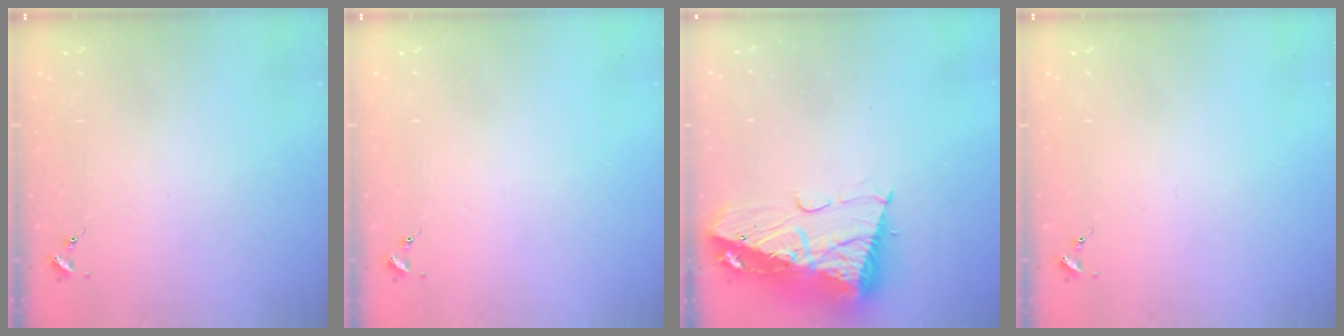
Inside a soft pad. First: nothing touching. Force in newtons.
{"total": 0.0}
{"total": 16.3, "press": 16.1, "slide": 2.0}
{"total": 0.0}